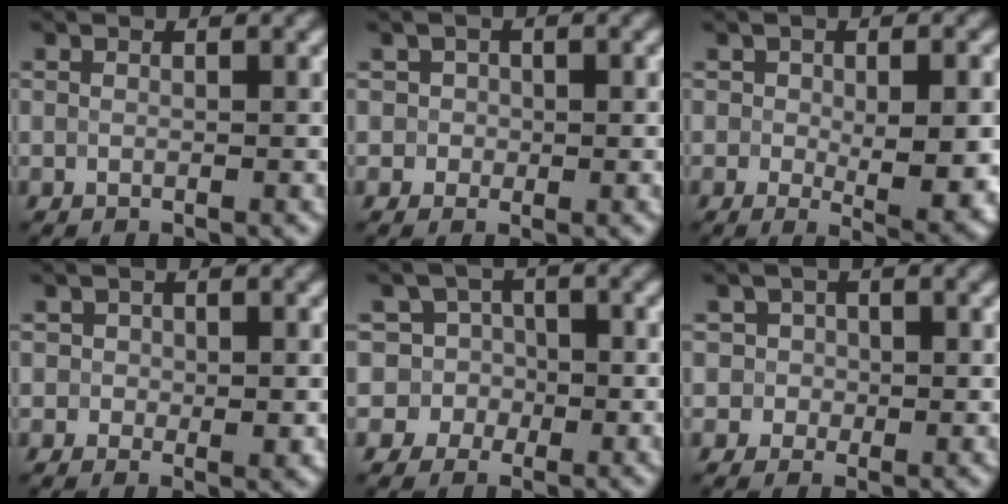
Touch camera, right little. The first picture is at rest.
{"total": 0.8, "force": [0.0, 0.8, -0.2], "torque": [0.016, 0.003, 0.006]}
{"total": 5.6, "force": [-0.9, 2.5, 4.9], "torque": [-0.071, -0.010, 0.000]}
{"total": 1.4, "force": [-0.2, 1.0, 0.9], "torque": [-0.007, 0.001, 0.000]}
{"total": 4.1, "force": [-0.8, 4.0, 0.1], "torque": [0.028, 0.031, -0.038]}
{"total": 1.4, "force": [0.1, 1.4, 0.0], "torque": [0.021, 0.008, 0.005]}